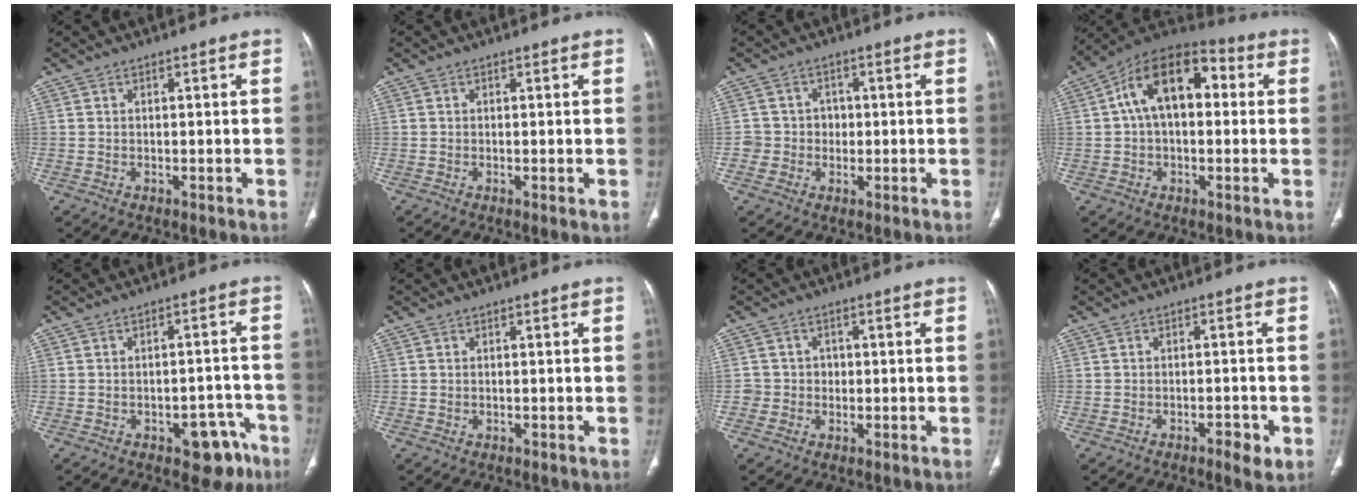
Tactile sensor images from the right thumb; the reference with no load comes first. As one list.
[{"total": 0.6, "force": [-0.1, -0.1, 0.6], "torque": [-0.019, -0.005, -0.003]}, {"total": 4.1, "force": [-0.4, 4.0, 0.6], "torque": [0.028, 0.013, -0.011]}, {"total": 15.3, "force": [2.5, 9.2, 12.0], "torque": [-0.174, 0.040, 0.030]}, {"total": 7.9, "force": [-4.5, 4.2, 4.9], "torque": [-0.029, 0.036, -0.051]}, {"total": 0.0}, {"total": 2.9, "force": [-0.3, 2.8, 0.3], "torque": [0.022, 0.011, -0.007]}, {"total": 3.4, "force": [-1.8, 1.1, 2.8], "torque": [-0.036, 0.004, -0.024]}]